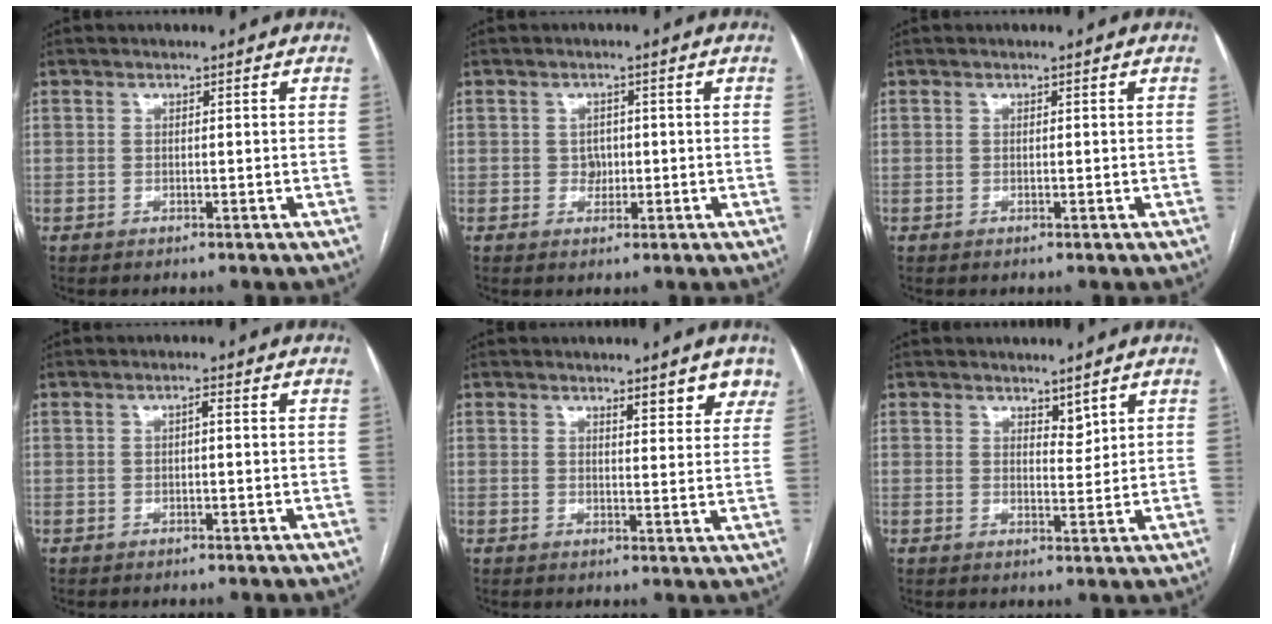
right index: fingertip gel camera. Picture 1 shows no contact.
{"total": 2.0, "force": [0.1, 1.8, 0.9], "torque": [-0.003, 0.005, 0.004]}
{"total": 0.0}
{"total": 0.8, "force": [0.0, 0.2, 0.8], "torque": [-0.012, 0.003, 0.000]}
{"total": 4.9, "force": [3.9, 1.3, 2.7], "torque": [-0.024, -0.009, 0.038]}
{"total": 2.4, "force": [1.9, 0.9, 1.0], "torque": [-0.016, -0.007, 0.036]}